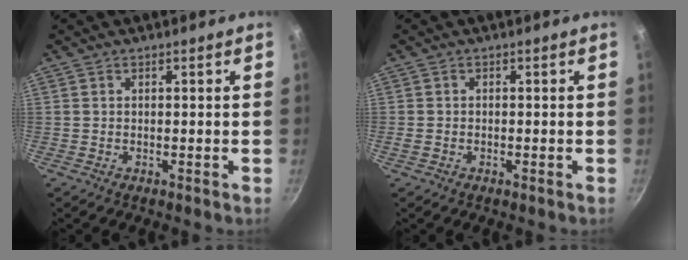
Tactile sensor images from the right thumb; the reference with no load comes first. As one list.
[{"total": 1.1, "force": [-0.5, 0.7, 0.6], "torque": [-0.016, 0.002, -0.011]}]